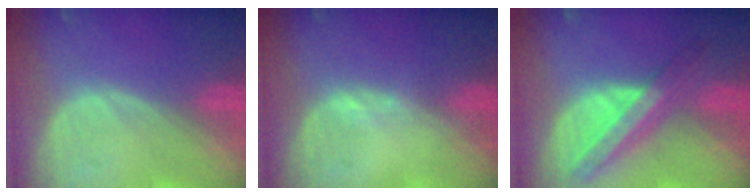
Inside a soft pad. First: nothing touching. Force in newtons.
{"total": 0.6, "press": 0.5, "slide": 0.4}
{"total": 8.4, "press": 7.2, "slide": 4.4}